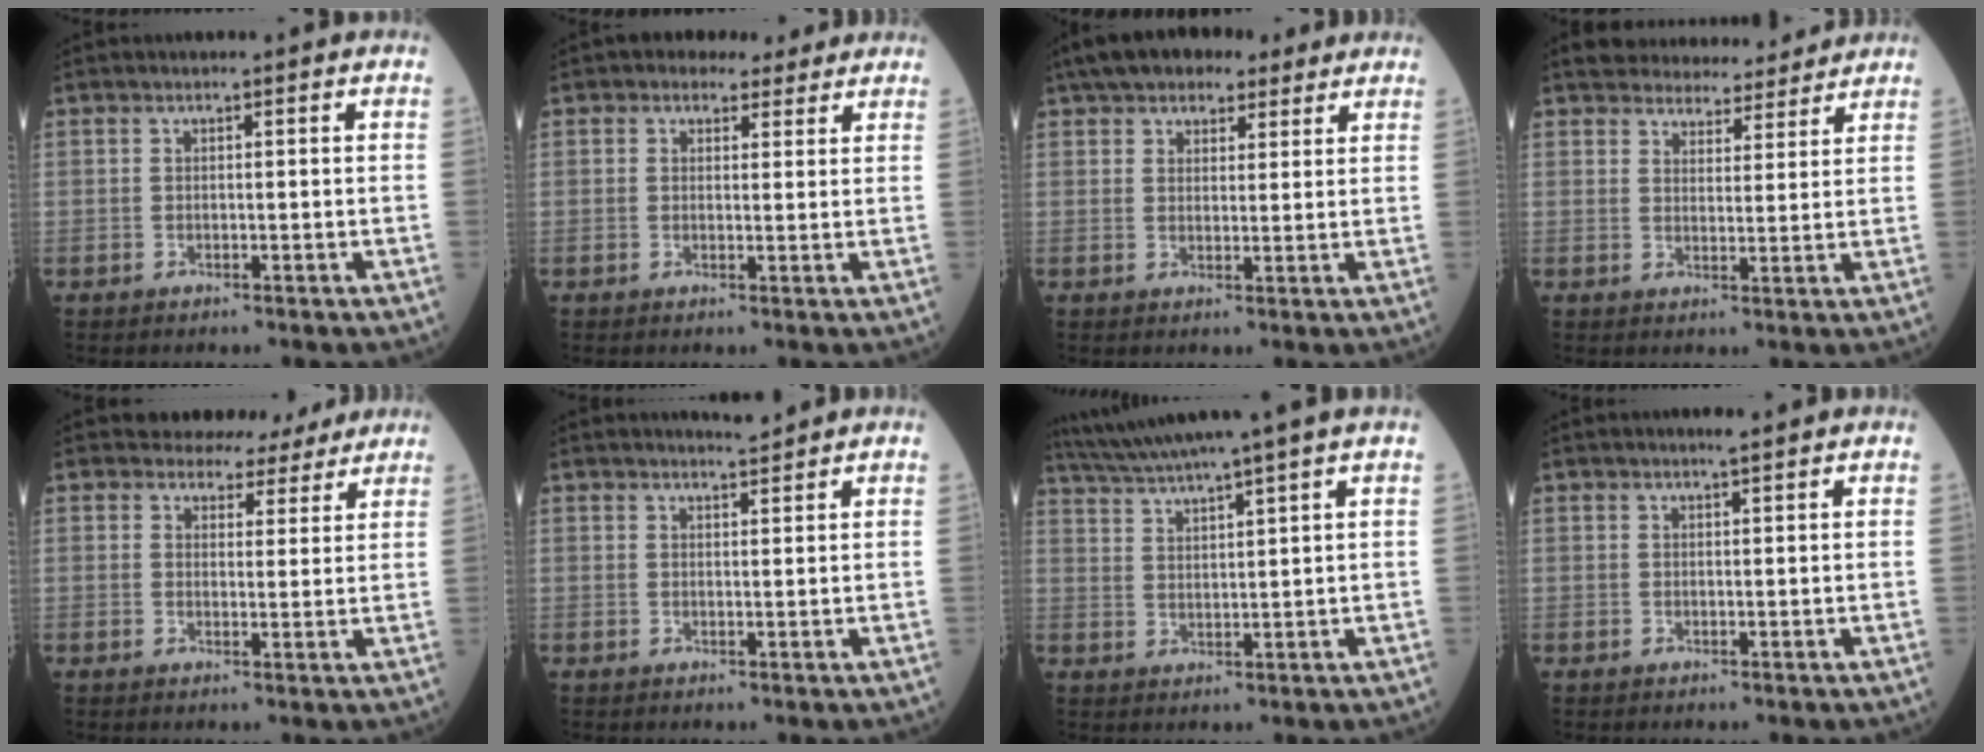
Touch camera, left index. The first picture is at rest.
{"total": 4.2, "force": [3.3, 2.4, 0.9], "torque": [-0.008, 0.014, 0.040]}
{"total": 10.0, "force": [7.6, 4.5, 4.7], "torque": [-0.066, 0.042, 0.115]}
{"total": 9.0, "force": [8.5, 2.5, 1.6], "torque": [-0.013, 0.006, 0.106]}
{"total": 6.3, "force": [5.7, 2.6, 0.1], "torque": [0.007, 0.001, 0.059]}
{"total": 1.9, "force": [1.9, -0.3, 0.1], "torque": [-0.004, -0.003, 0.036]}
{"total": 9.3, "force": [7.9, -2.3, 4.4], "torque": [-0.079, 0.013, 0.134]}
{"total": 1.1, "force": [1.0, -0.2, 0.5], "torque": [-0.013, -0.004, 0.020]}